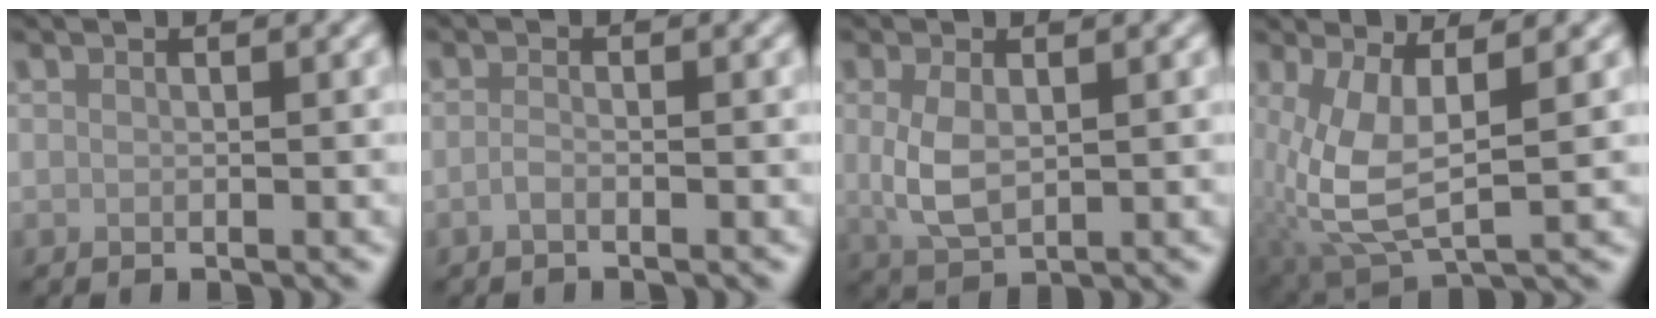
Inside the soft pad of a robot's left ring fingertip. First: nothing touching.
{"total": 0.9, "force": [-0.5, 0.2, 0.6], "torque": [-0.014, -0.001, -0.011]}
{"total": 3.6, "force": [0.3, 2.0, 3.0], "torque": [-0.069, -0.001, 0.011]}
{"total": 6.1, "force": [0.0, 2.4, 5.6], "torque": [-0.138, -0.009, 0.006]}